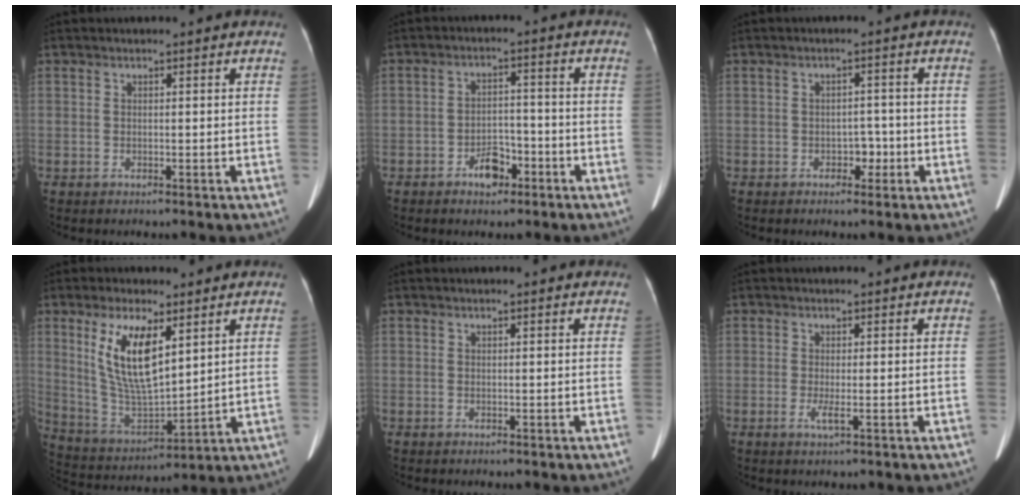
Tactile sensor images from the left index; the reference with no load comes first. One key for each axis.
{"total": 4.3, "fx": -2.7, "fy": 2.4, "fz": 2.3, "tx": -0.040, "ty": 0.011, "tz": -0.042}
{"total": 2.1, "fx": -1.0, "fy": 1.5, "fz": 1.2, "tx": -0.011, "ty": 0.006, "tz": -0.015}
{"total": 12.0, "fx": 5.1, "fy": 3.6, "fz": 10.3, "tx": -0.211, "ty": -0.005, "tz": 0.109}
{"total": 1.6, "fx": 1.4, "fy": 0.5, "fz": 0.6, "tx": -0.007, "ty": 0.025, "tz": 0.011}
{"total": 1.5, "fx": -0.3, "fy": 0.0, "fz": 1.4, "tx": -0.028, "ty": -0.004, "tz": -0.004}